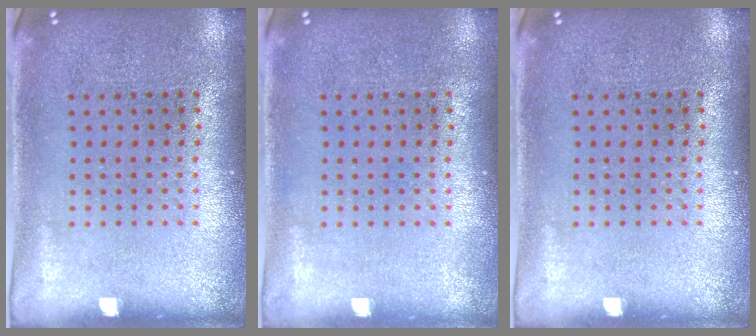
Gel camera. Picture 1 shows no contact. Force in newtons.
{"total": 0.0}
{"total": 0.0}